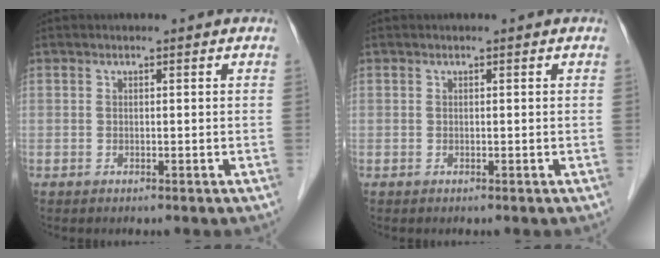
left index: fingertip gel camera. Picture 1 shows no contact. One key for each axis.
{"total": 0.0}